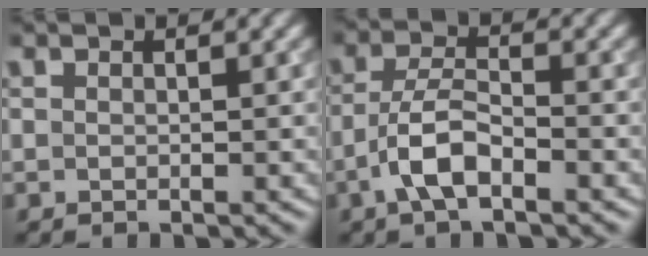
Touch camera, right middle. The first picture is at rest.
{"total": 3.9, "force": [-2.1, 1.3, 3.0], "torque": [-0.061, 0.008, -0.048]}